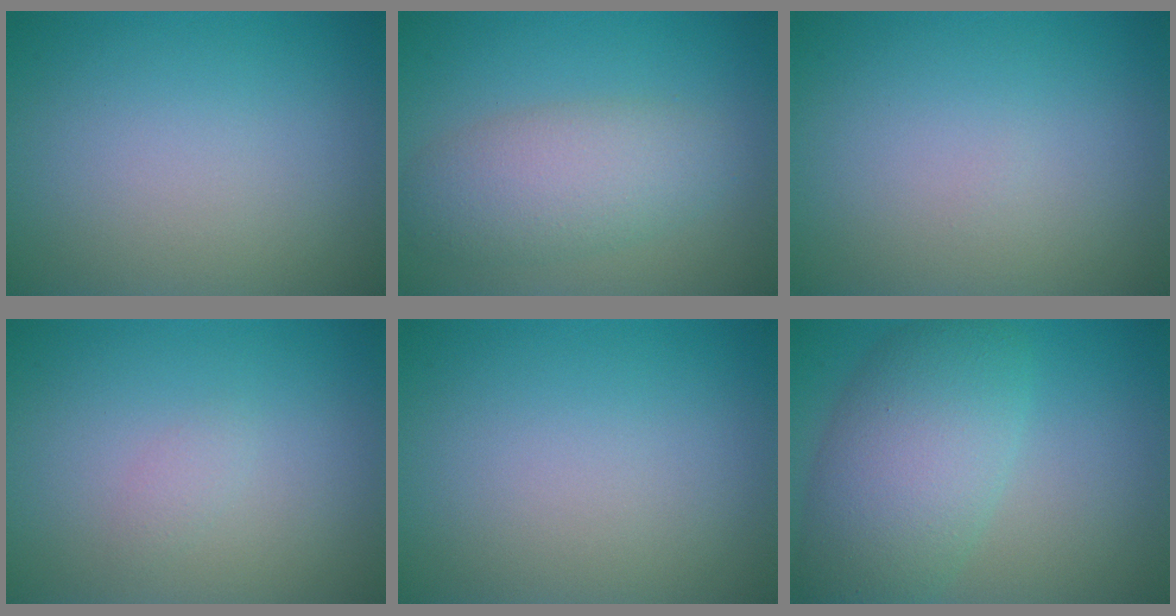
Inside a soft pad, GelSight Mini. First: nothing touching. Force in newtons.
{"total": 4.8, "press": 4.8, "slide": 0.4}
{"total": 0.0}
{"total": 0.7, "press": 0.7, "slide": 0.1}
{"total": 0.0}
{"total": 7.6, "press": 7.6, "slide": 0.4}